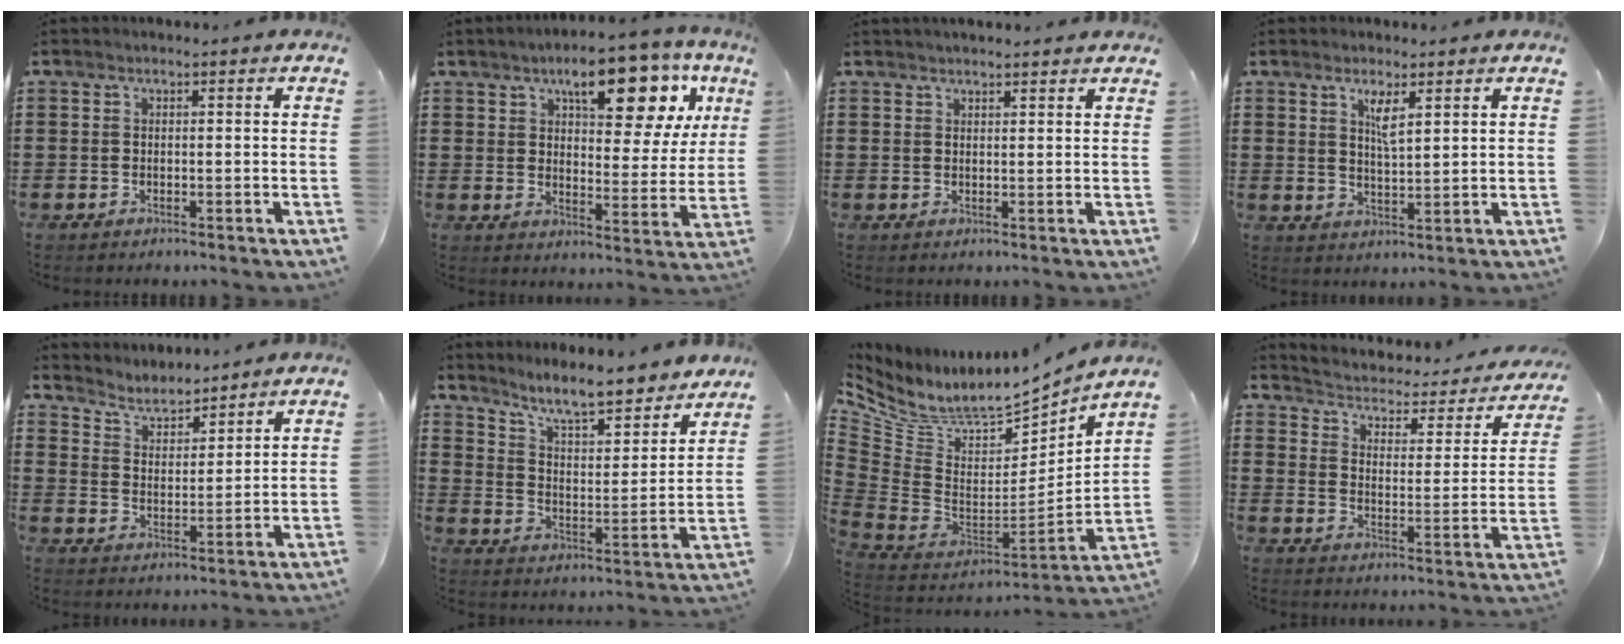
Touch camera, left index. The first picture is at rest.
{"total": 14.1, "force": [8.2, 5.3, 10.2], "torque": [-0.143, -0.028, 0.130]}
{"total": 1.5, "force": [1.5, 0.0, 0.2], "torque": [-0.007, 0.002, 0.029]}
{"total": 3.6, "force": [2.2, 0.9, 2.8], "torque": [-0.051, 0.000, 0.035]}
{"total": 4.1, "force": [4.0, 0.8, 0.2], "torque": [-0.025, -0.019, 0.068]}
{"total": 8.0, "force": [7.2, 0.2, 3.3], "torque": [-0.083, -0.053, 0.123]}
{"total": 7.5, "force": [5.8, 3.1, 3.6], "torque": [-0.109, -0.058, 0.100]}
{"total": 1.8, "force": [1.6, 0.8, 0.4], "torque": [-0.025, -0.023, 0.015]}